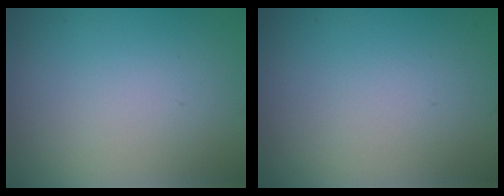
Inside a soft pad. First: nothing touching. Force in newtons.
{"total": 0.0}